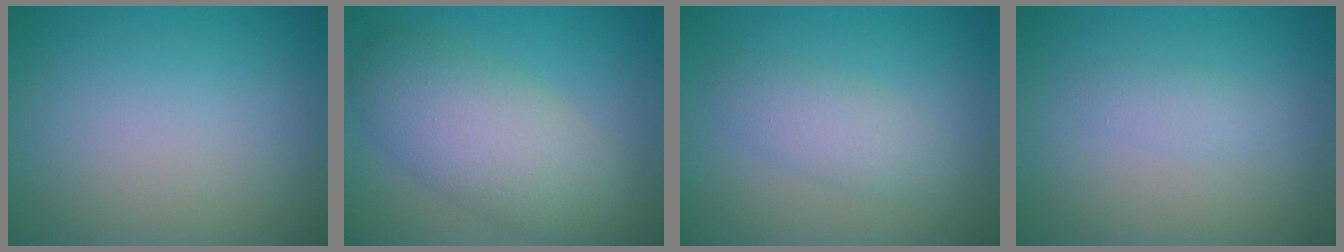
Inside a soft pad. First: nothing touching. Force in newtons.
{"total": 7.1, "press": 7.1, "slide": 0.5}
{"total": 2.6, "press": 2.6, "slide": 0.0}
{"total": 1.3, "press": 1.3, "slide": 0.1}